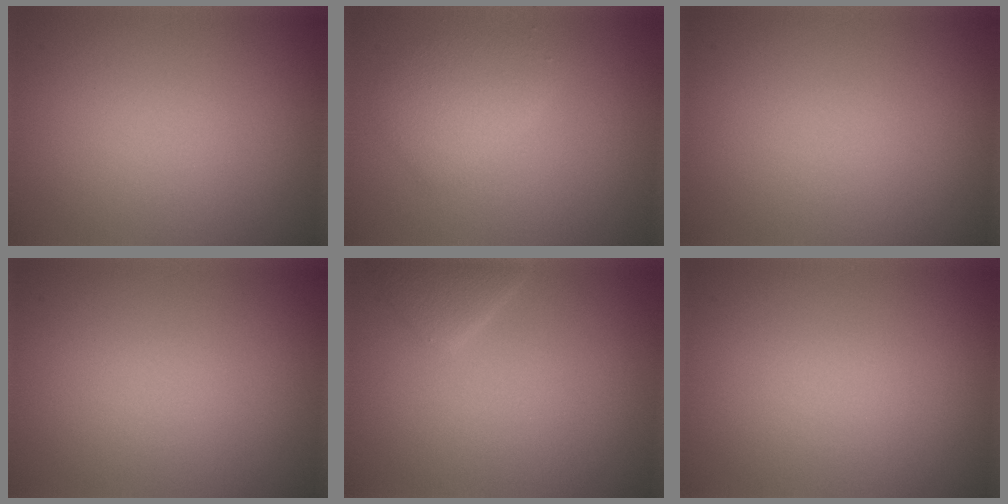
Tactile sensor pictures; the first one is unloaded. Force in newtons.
{"total": 2.7, "press": 2.7, "slide": 0.2}
{"total": 0.0}
{"total": 0.0}
{"total": 1.8, "press": 1.8, "slide": 0.2}
{"total": 0.0}